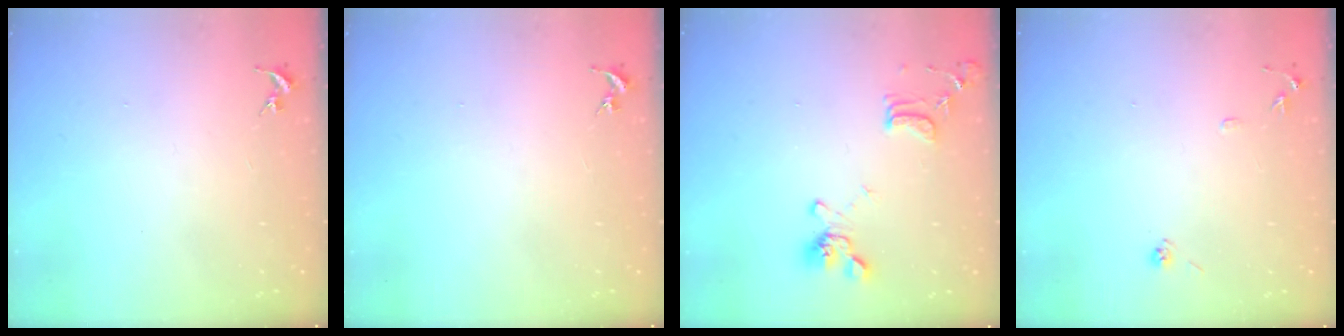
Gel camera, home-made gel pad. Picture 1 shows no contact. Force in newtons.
{"total": 0.0}
{"total": 13.7, "press": 13.6, "slide": 1.5}
{"total": 7.1, "press": 7.0, "slide": 0.8}